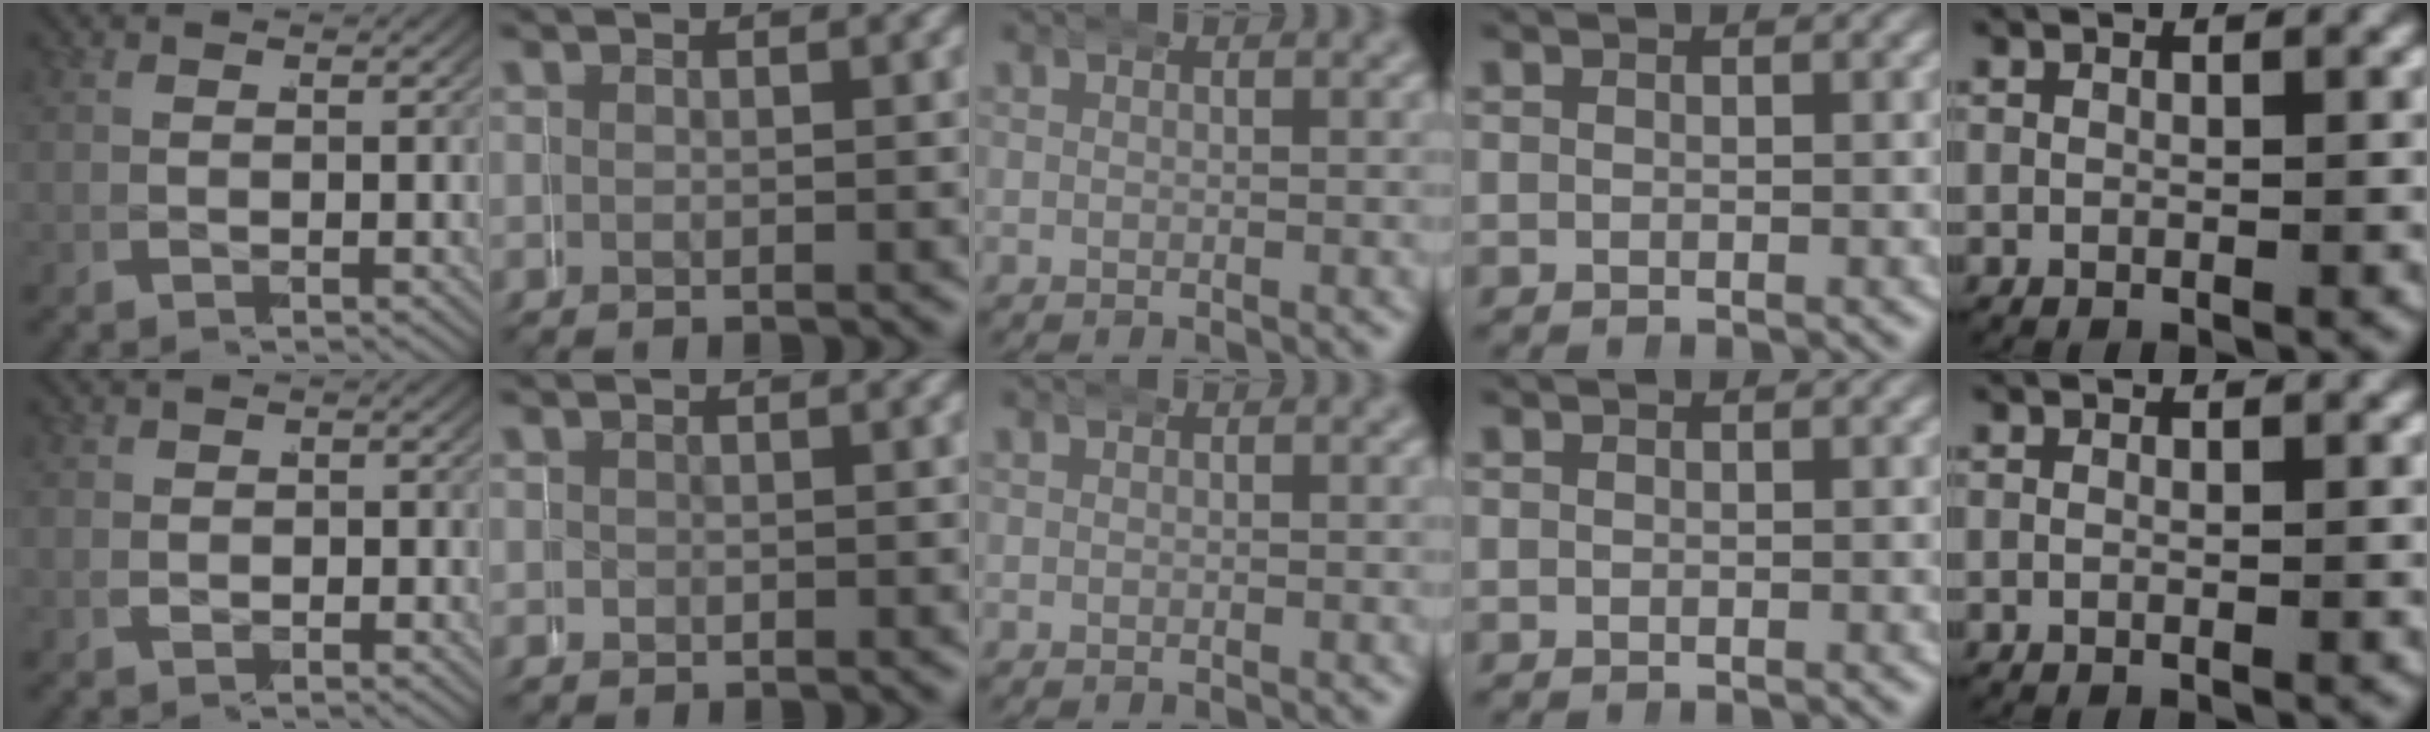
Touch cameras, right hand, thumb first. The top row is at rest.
{"thumb": {"total": 0.7, "force": [-0.5, 0.2, -0.5], "torque": [0.002, 0.001, -0.004]}, "index": {"total": 0.6, "force": [0.0, 0.4, -0.4], "torque": [0.010, 0.000, 0.002]}}